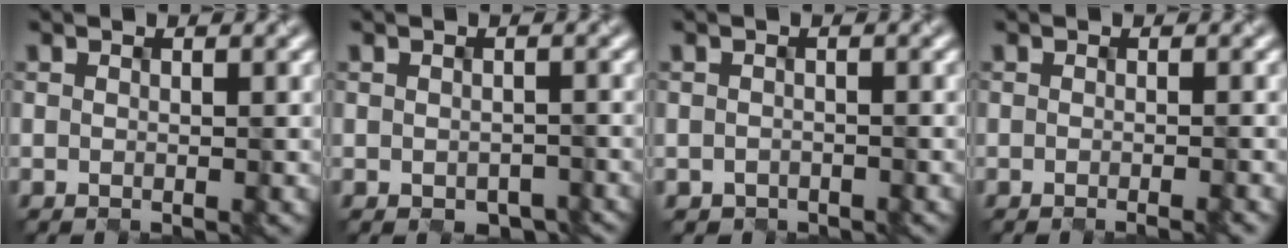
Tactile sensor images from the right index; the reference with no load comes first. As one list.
[{"total": 1.8, "force": [-1.3, 1.0, 0.8], "torque": [-0.012, -0.006, 0.000]}, {"total": 1.0, "force": [-0.9, 0.5, -0.2], "torque": [0.001, -0.006, -0.001]}, {"total": 1.0, "force": [-0.6, 0.2, 0.8], "torque": [-0.009, 0.002, -0.013]}]